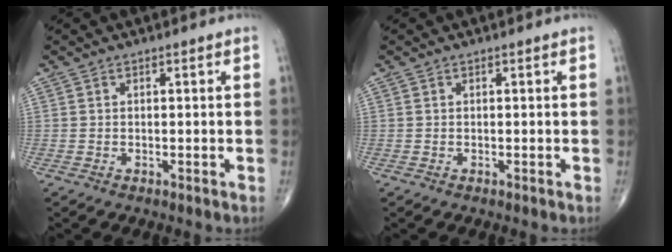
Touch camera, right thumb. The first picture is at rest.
{"total": 0.0}